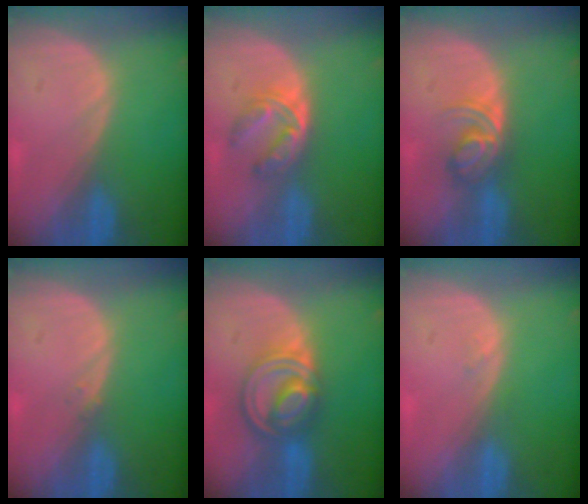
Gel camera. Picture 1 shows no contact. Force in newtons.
{"total": 6.0, "press": 4.9, "slide": 3.5}
{"total": 5.7, "press": 4.8, "slide": 3.1}
{"total": 0.6, "press": 0.5, "slide": 0.3}
{"total": 8.1, "press": 6.9, "slide": 4.3}
{"total": 0.7, "press": 0.6, "slide": 0.3}